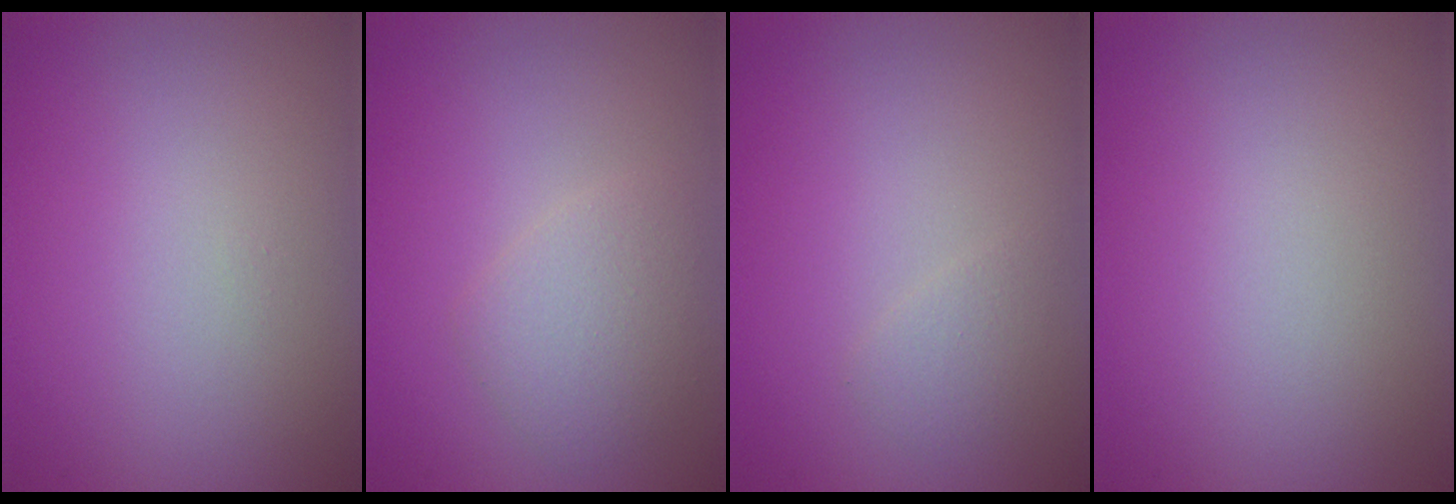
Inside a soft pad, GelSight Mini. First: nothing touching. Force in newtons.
{"total": 2.4, "press": 2.4, "slide": 0.1}
{"total": 1.0, "press": 1.0, "slide": 0.0}
{"total": 0.0}